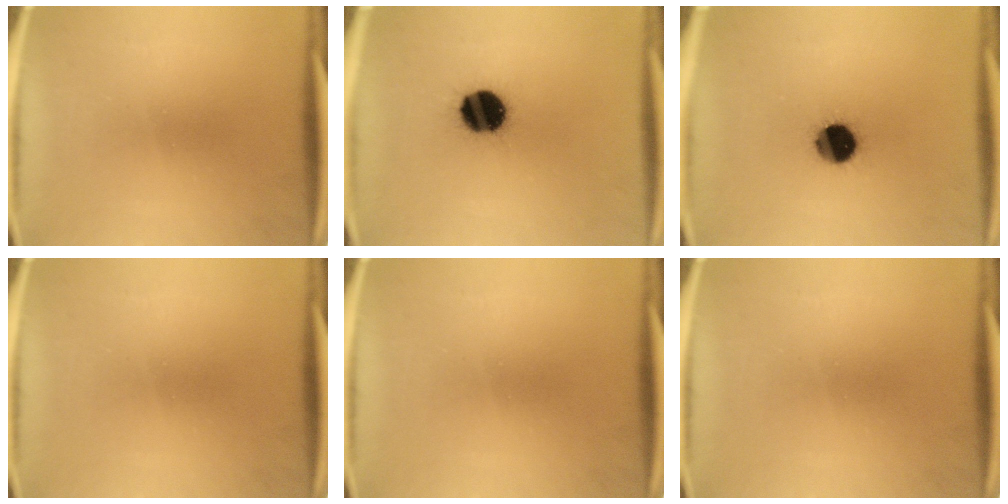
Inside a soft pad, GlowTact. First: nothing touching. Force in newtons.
{"total": 13.6}
{"total": 10.4}
{"total": 0.0}
{"total": 0.0}
{"total": 0.0}